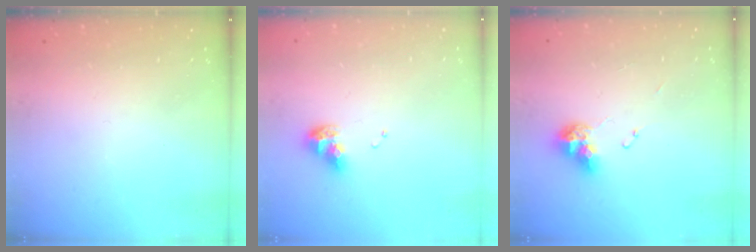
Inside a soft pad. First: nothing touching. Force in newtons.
{"total": 10.1, "press": 10.1, "slide": 1.0}
{"total": 9.1, "press": 9.0, "slide": 1.1}